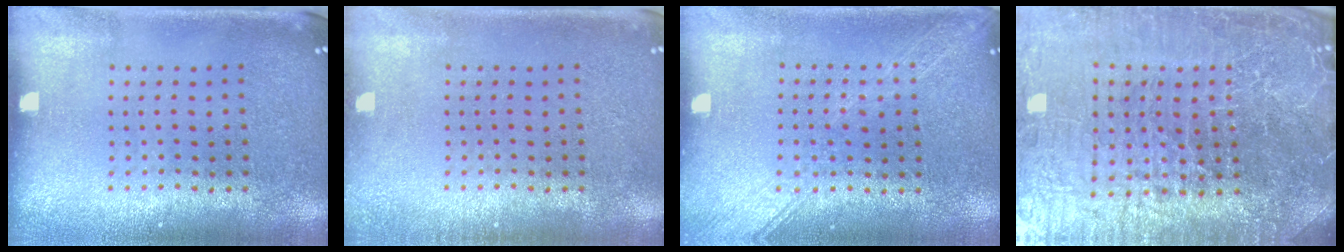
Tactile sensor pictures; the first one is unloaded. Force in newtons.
{"total": 0.9, "press": 0.8, "slide": 0.2}
{"total": 1.7, "press": 1.7, "slide": 0.3}
{"total": 7.2, "press": 6.3, "slide": 3.4}